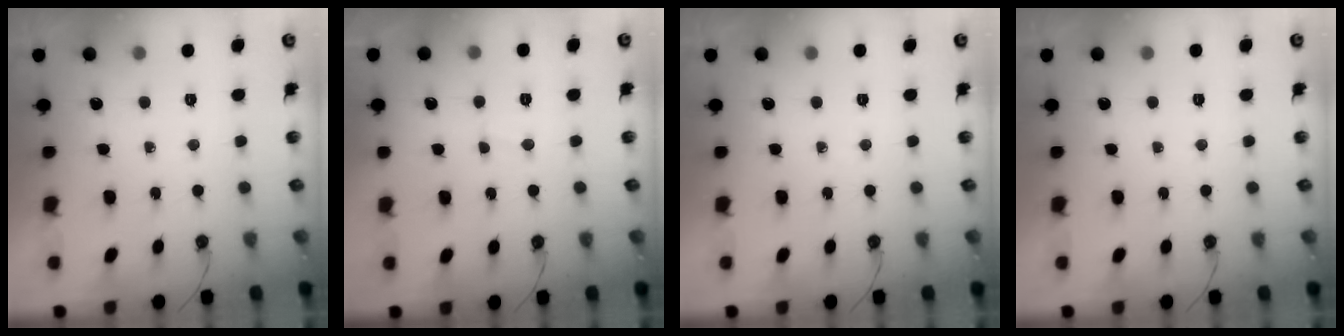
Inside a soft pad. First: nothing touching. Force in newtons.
{"total": 2.0, "press": 2.0, "slide": 0.2}
{"total": 0.0}
{"total": 0.0}